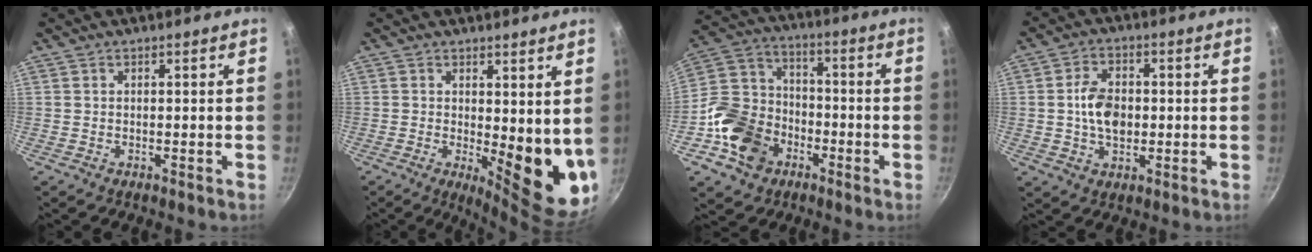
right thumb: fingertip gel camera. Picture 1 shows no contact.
{"total": 11.6, "force": [1.1, 4.6, 10.6], "torque": [-0.111, -0.035, 0.023]}
{"total": 16.0, "force": [-6.5, 12.5, 7.6], "torque": [-0.126, 0.049, -0.129]}
{"total": 8.0, "force": [-0.1, 5.4, 5.9], "torque": [-0.091, 0.009, -0.006]}